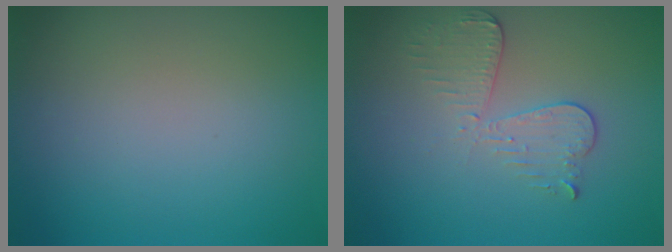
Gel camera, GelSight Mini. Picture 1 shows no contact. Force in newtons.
{"total": 3.1, "press": 2.7, "slide": 1.4}